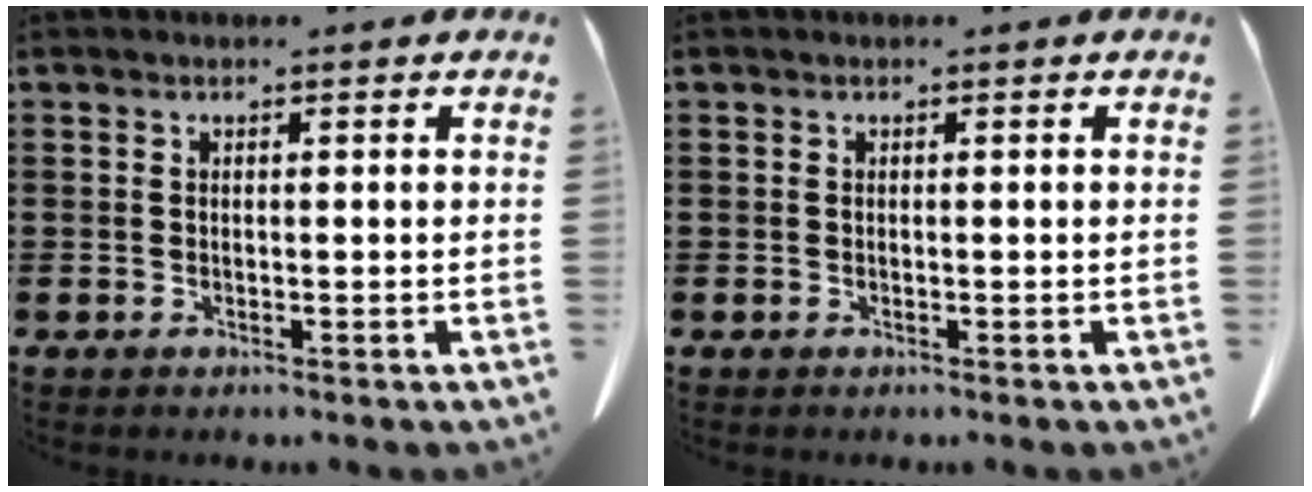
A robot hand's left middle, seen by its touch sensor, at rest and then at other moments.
{"total": 0.0}